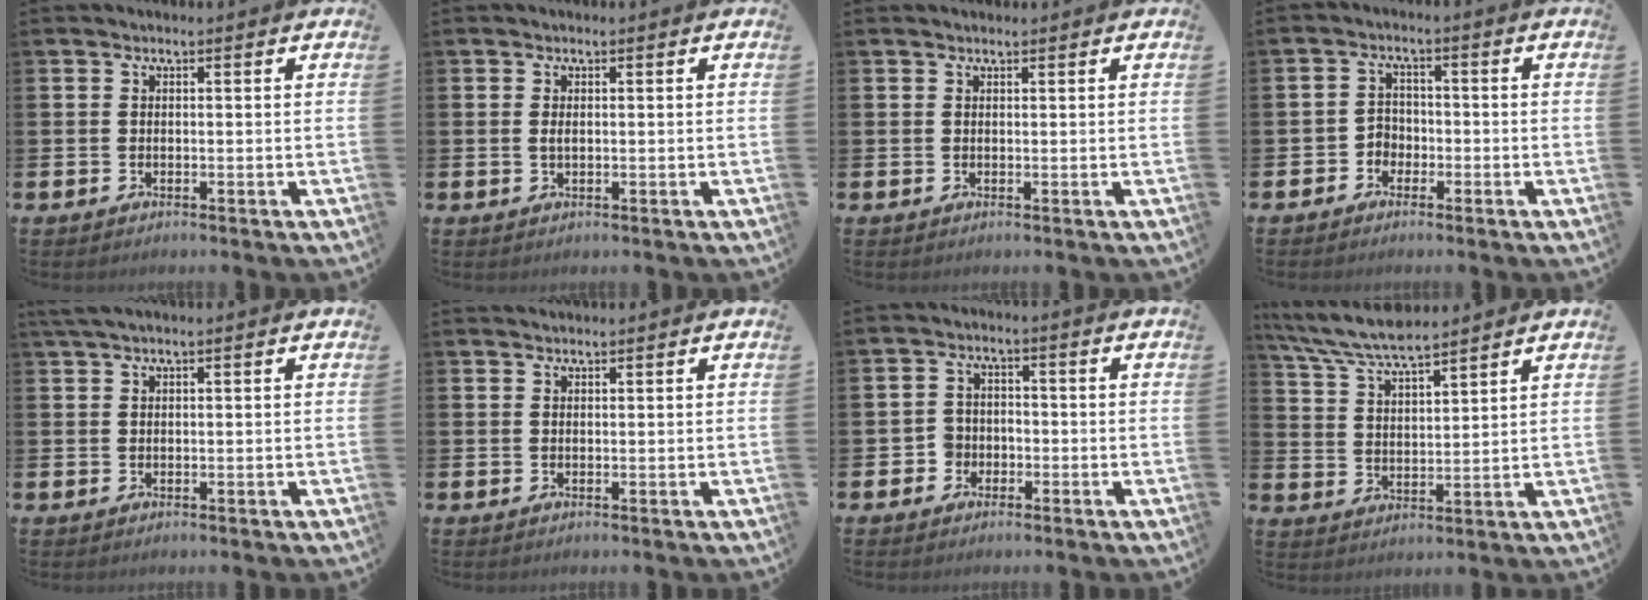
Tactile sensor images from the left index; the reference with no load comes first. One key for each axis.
{"total": 0.8, "fx": 0.1, "fy": 0.3, "fz": 0.7, "tx": -0.011, "ty": 0.003, "tz": 0.000}
{"total": 0.7, "fx": 0.6, "fy": 0.2, "fz": 0.1, "tx": 0.009, "ty": -0.002, "tz": 0.009}
{"total": 2.6, "fx": -1.8, "fy": 1.9, "fz": 0.2, "tx": -0.018, "ty": 0.008, "tz": -0.042}
{"total": 1.8, "fx": 1.4, "fy": 0.1, "fz": 1.1, "tx": -0.028, "ty": 0.006, "tz": 0.026}
{"total": 1.0, "fx": 1.0, "fy": 0.1, "fz": 0.1, "tx": 0.008, "ty": -0.003, "tz": 0.016}
{"total": 2.9, "fx": -1.6, "fy": 2.4, "fz": 0.2, "tx": -0.019, "ty": 0.010, "tz": -0.036}
{"total": 6.7, "fx": 6.4, "fy": 0.8, "fz": 2.1, "tx": -0.067, "ty": -0.031, "tz": 0.114}